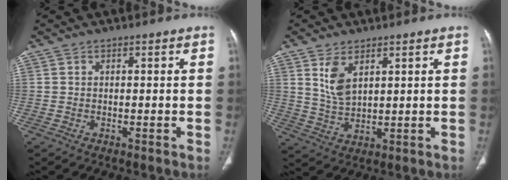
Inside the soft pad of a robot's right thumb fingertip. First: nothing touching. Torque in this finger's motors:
{"motor_torque": [-0.26, 0.37, -0.04, 0.14, 0.04]}